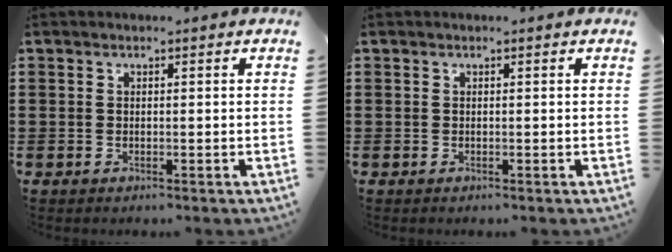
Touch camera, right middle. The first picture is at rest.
{"total": 0.0}